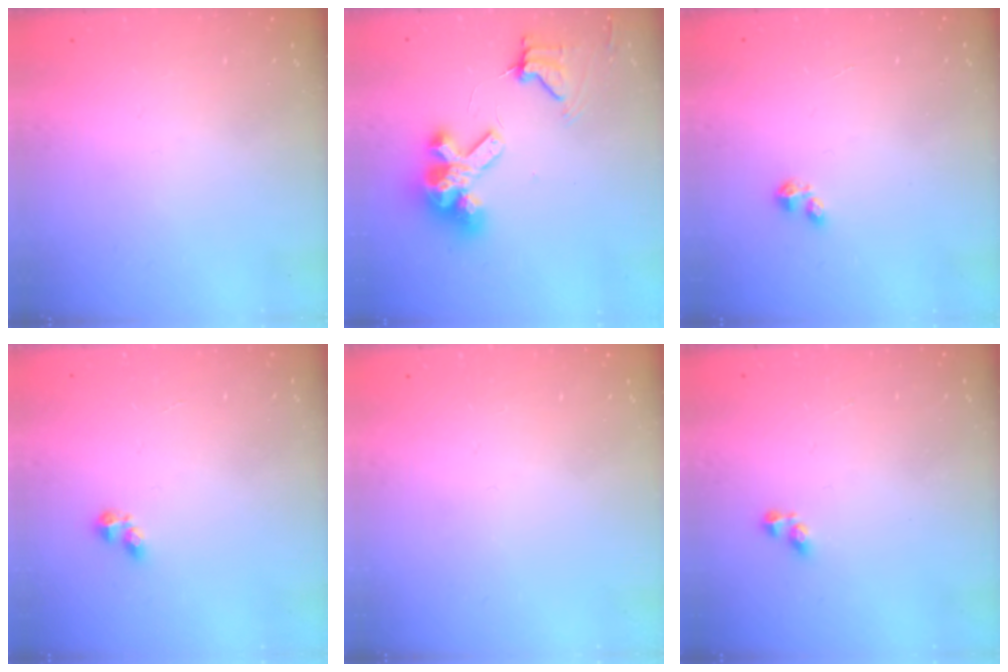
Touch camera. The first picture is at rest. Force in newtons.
{"total": 11.4, "press": 11.3, "slide": 1.5}
{"total": 2.4, "press": 2.4, "slide": 0.3}
{"total": 2.6, "press": 2.5, "slide": 0.5}
{"total": 0.0}
{"total": 2.9, "press": 2.9, "slide": 0.4}